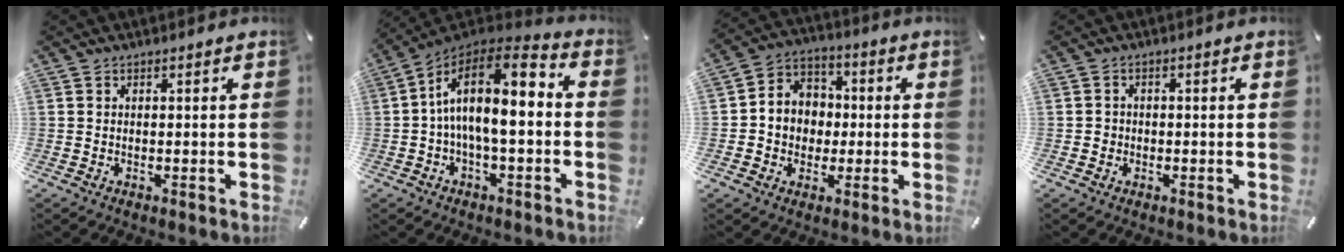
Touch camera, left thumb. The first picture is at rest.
{"total": 14.5, "force": [-0.5, 6.6, 12.9], "torque": [-0.224, 0.003, -0.009]}
{"total": 8.2, "force": [-1.3, 7.9, 1.7], "torque": [-0.045, 0.017, -0.025]}
{"total": 1.8, "force": [-0.5, 1.7, 0.5], "torque": [-0.008, 0.006, -0.014]}